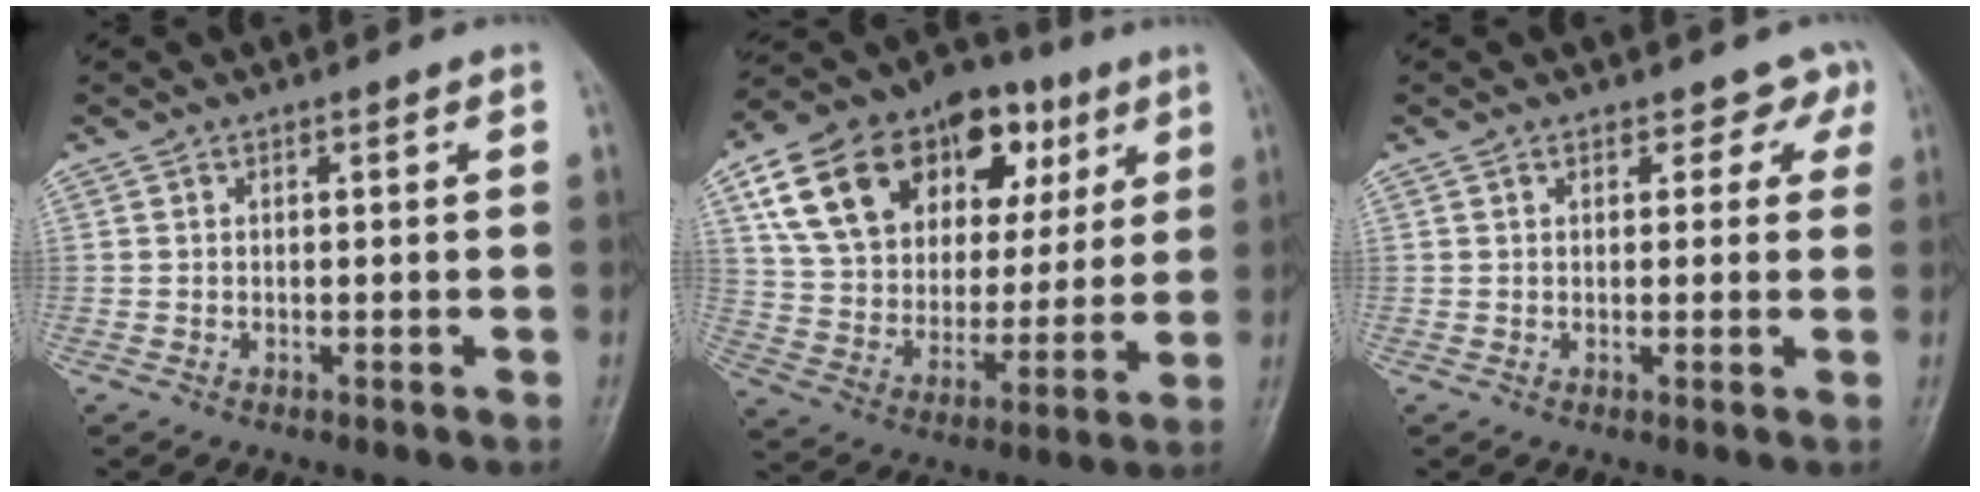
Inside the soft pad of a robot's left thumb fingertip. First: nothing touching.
{"total": 26.7, "force": [11.3, 16.7, 17.5], "torque": [-0.259, 0.014, 0.190]}
{"total": 3.0, "force": [1.9, 2.1, 0.9], "torque": [0.020, -0.005, 0.018]}